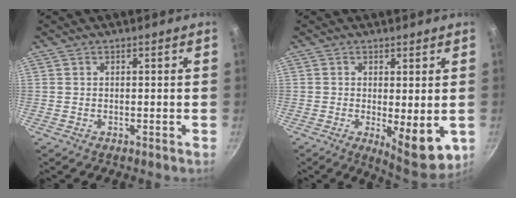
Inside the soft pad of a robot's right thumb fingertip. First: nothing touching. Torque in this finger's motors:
{"motor_torque": [-0.14, 0.72, 0.87, -0.08, 0.02]}